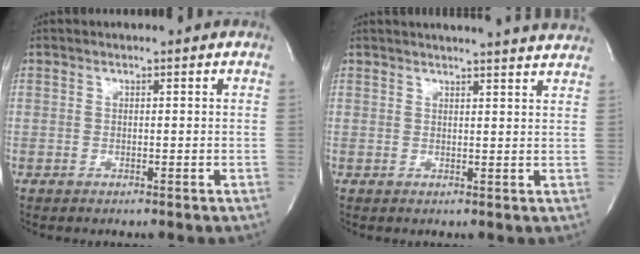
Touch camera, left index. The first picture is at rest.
{"total": 11.1, "force": [10.6, -0.4, 3.5], "torque": [-0.051, -0.017, 0.112]}